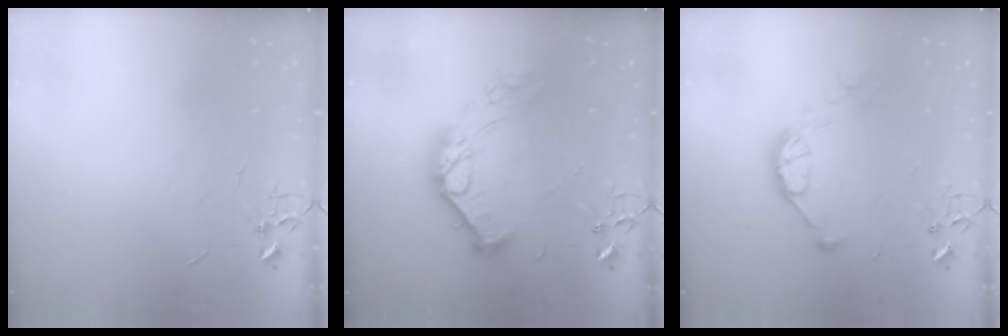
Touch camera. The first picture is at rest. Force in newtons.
{"total": 14.4, "press": 14.4, "slide": 0.9}
{"total": 9.0, "press": 9.0, "slide": 0.3}